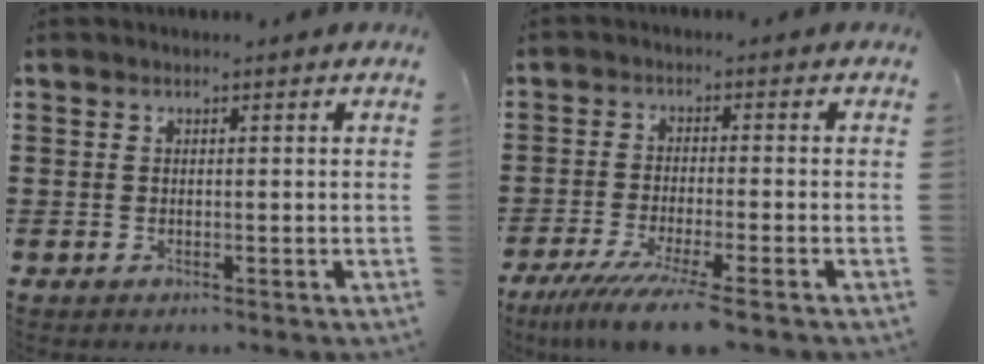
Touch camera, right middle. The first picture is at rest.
{"total": 6.2, "force": [-4.7, -0.3, 4.1], "torque": [-0.092, -0.026, -0.090]}